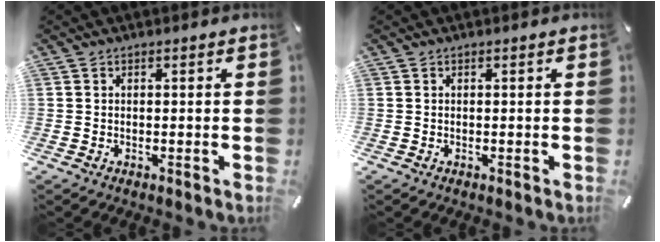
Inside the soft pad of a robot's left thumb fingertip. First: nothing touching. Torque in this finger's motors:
{"motor_torque": [-0.07, 0.07, -0.02, 0.14, 0.00]}